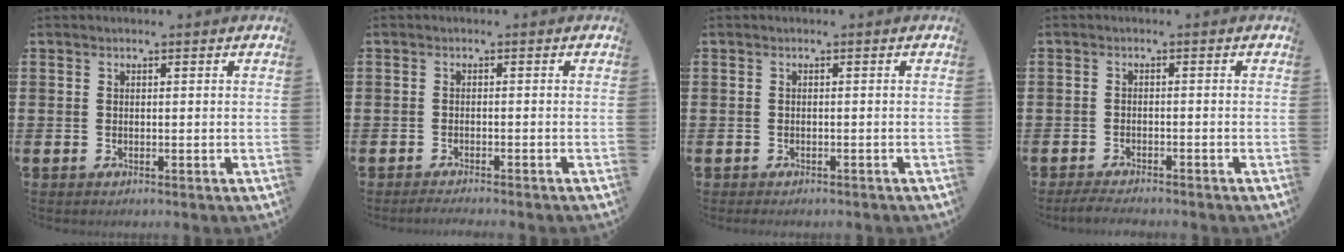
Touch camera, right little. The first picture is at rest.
{"total": 0.9, "force": [-0.8, -0.1, 0.4], "torque": [-0.006, -0.002, -0.015]}
{"total": 0.0}
{"total": 1.7, "force": [-1.6, 0.2, 0.6], "torque": [-0.011, 0.004, -0.032]}